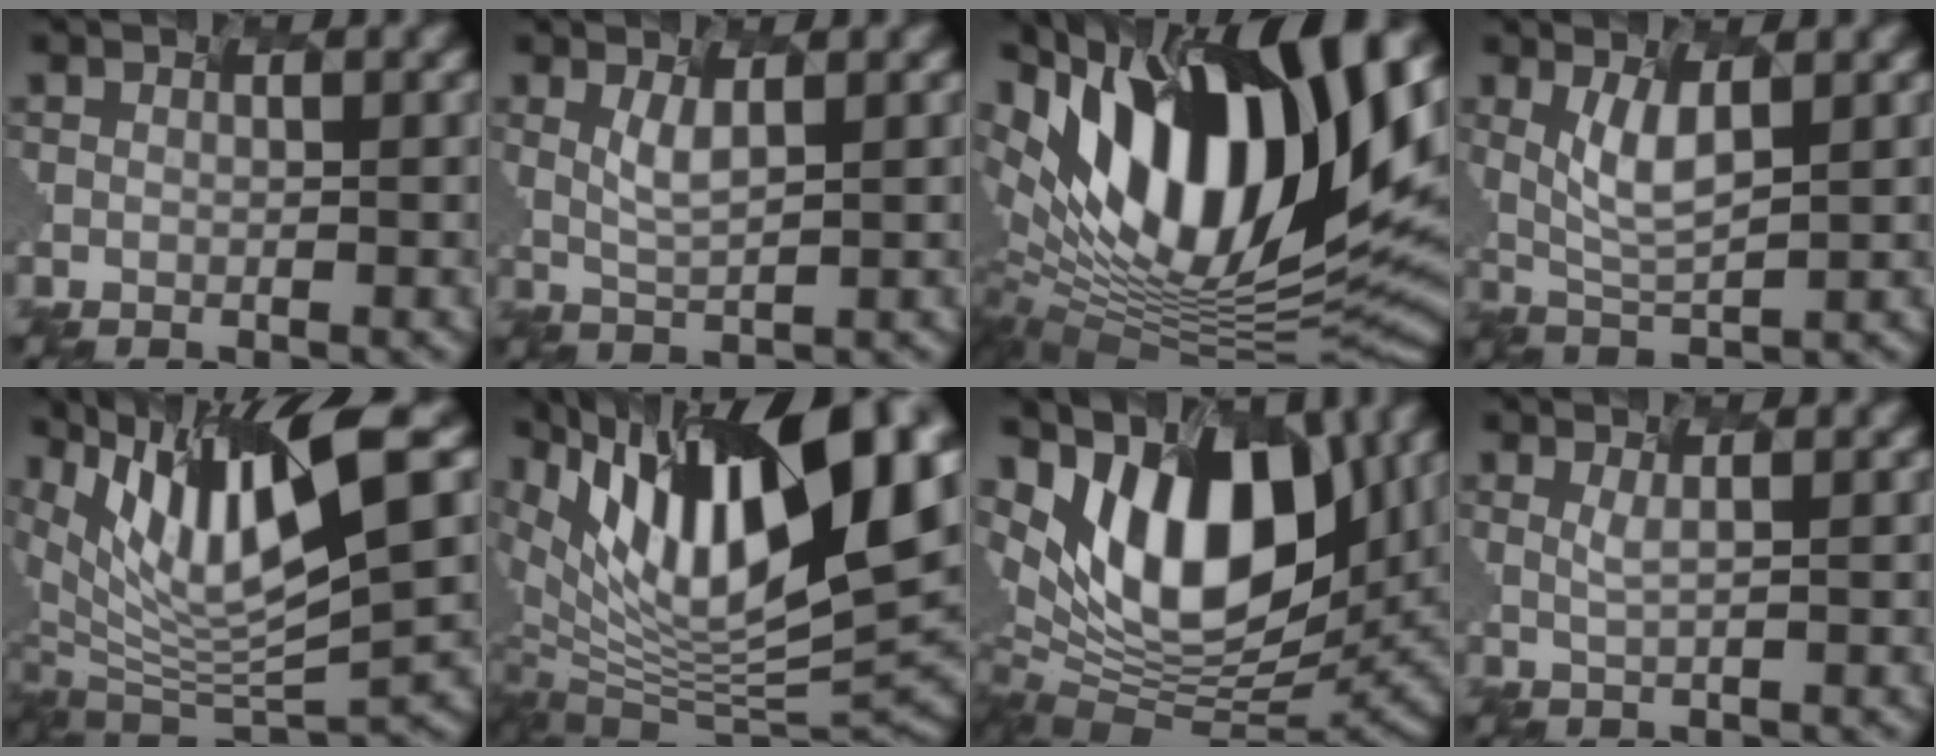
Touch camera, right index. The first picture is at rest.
{"total": 1.5, "force": [0.2, 0.1, 1.5], "torque": [-0.049, -0.008, 0.022]}
{"total": 16.4, "force": [6.5, 6.7, 13.5], "torque": [-0.239, 0.018, 0.111]}
{"total": 3.0, "force": [0.4, 0.9, 2.9], "torque": [-0.078, -0.010, 0.026]}
{"total": 11.4, "force": [4.9, 2.8, 9.9], "torque": [-0.202, 0.005, 0.109]}
{"total": 15.8, "force": [6.5, 6.2, 13.0], "torque": [-0.244, 0.012, 0.118]}
{"total": 12.7, "force": [3.7, 6.9, 10.0], "torque": [-0.172, 0.004, 0.066]}
{"total": 0.6, "force": [-0.1, -0.1, 0.6], "torque": [-0.020, -0.004, 0.012]}